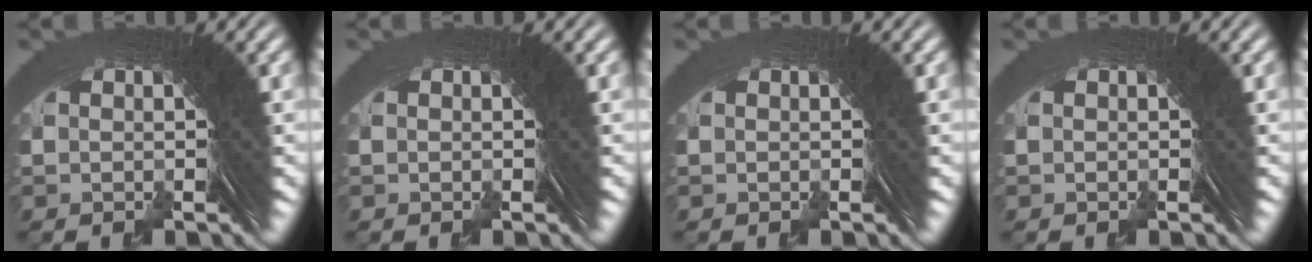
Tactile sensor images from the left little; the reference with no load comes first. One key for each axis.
{"total": 0.0}
{"total": 0.0}
{"total": 0.0}